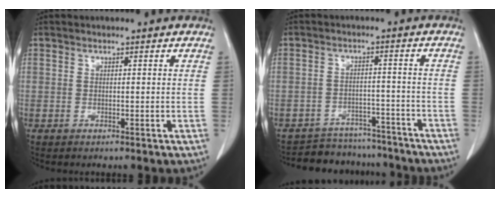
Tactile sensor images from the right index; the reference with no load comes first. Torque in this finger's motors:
{"motor_torque": [0.07, -0.12, 0.20, 0.03]}